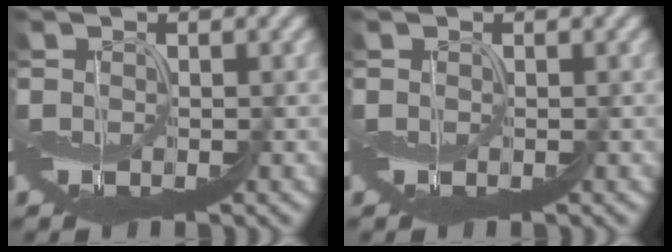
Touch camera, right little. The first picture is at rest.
{"total": 0.0}